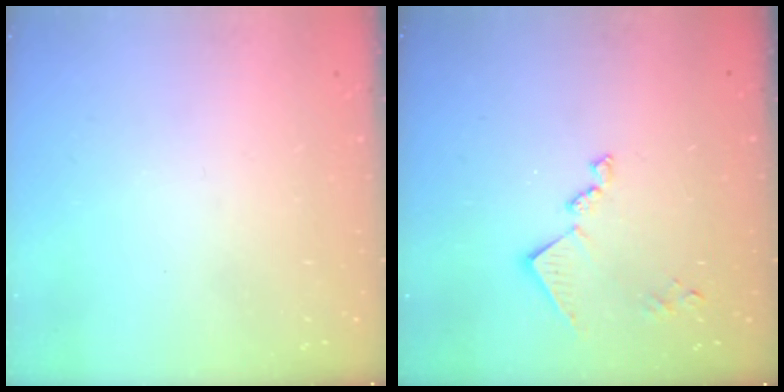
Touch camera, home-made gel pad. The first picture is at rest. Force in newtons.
{"total": 11.0, "press": 11.0, "slide": 0.2}